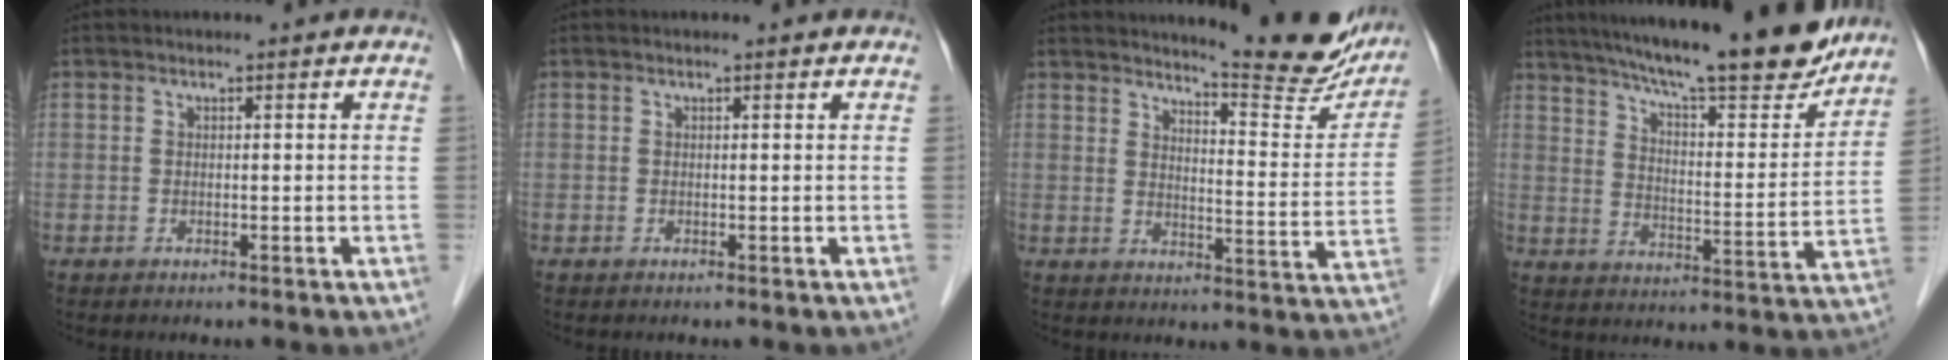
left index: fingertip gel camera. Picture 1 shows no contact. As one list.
[{"total": 0.0}, {"total": 15.5, "force": [14.2, 1.4, 6.0], "torque": [-0.076, -0.063, 0.168]}, {"total": 23.3, "force": [19.9, 2.8, 11.7], "torque": [-0.193, -0.018, 0.277]}]